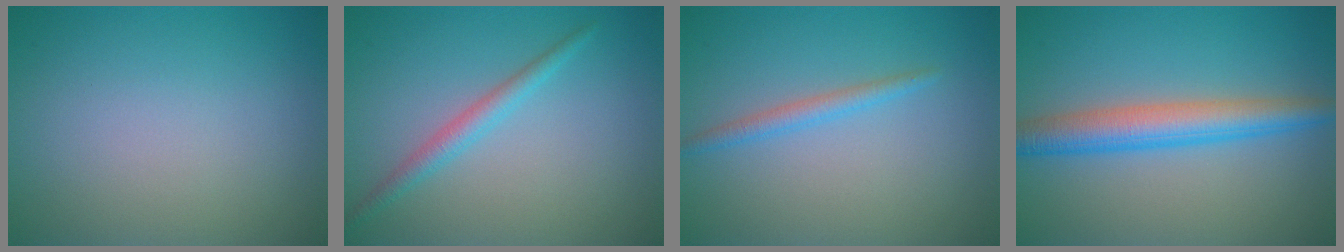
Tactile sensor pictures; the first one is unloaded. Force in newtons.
{"total": 2.0, "press": 2.0, "slide": 0.0}
{"total": 1.6, "press": 1.6, "slide": 0.1}
{"total": 4.9, "press": 4.9, "slide": 0.1}